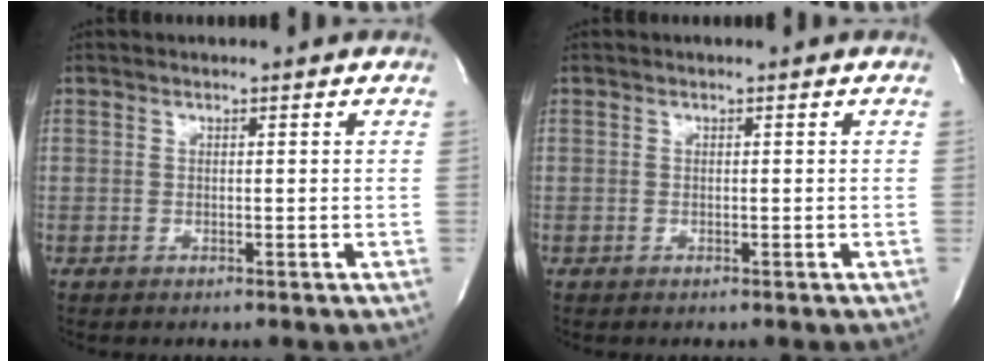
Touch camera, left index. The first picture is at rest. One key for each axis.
{"total": 0.0}